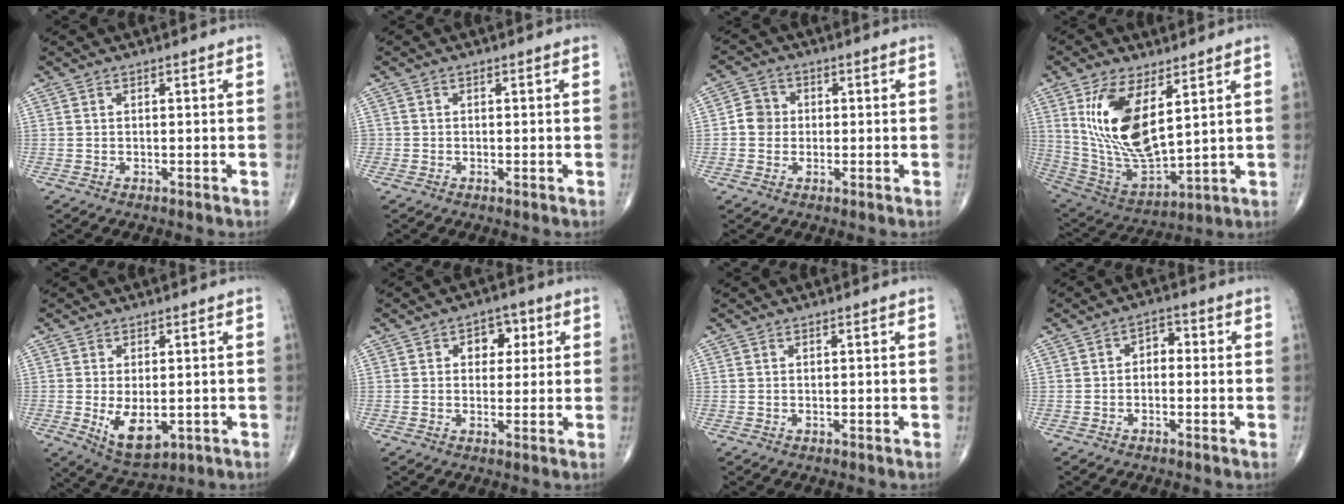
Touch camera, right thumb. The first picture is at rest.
{"total": 0.6, "force": [-0.2, 0.5, 0.0], "torque": [0.002, 0.003, -0.007]}
{"total": 4.1, "force": [-0.2, 3.8, 1.5], "torque": [-0.007, 0.008, -0.010]}
{"total": 17.1, "force": [5.8, 7.7, 14.1], "torque": [-0.261, -0.028, 0.131]}
{"total": 7.5, "force": [-1.3, 4.0, 6.2], "torque": [-0.095, -0.017, -0.007]}
{"total": 5.5, "force": [1.7, 4.0, 3.4], "torque": [-0.011, 0.000, 0.018]}
{"total": 0.0}
{"total": 3.3, "force": [-0.2, 2.3, 2.3], "torque": [-0.016, 0.015, -0.015]}